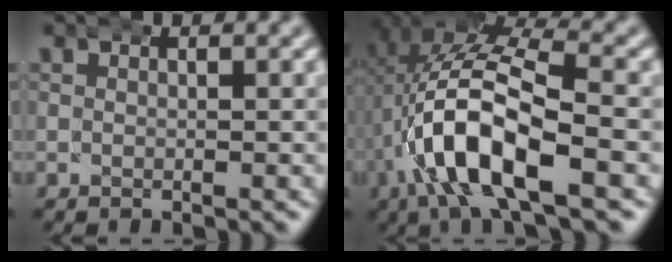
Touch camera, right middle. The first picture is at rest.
{"total": 10.7, "force": [-1.5, 5.5, 9.0], "torque": [-0.182, -0.006, -0.027]}